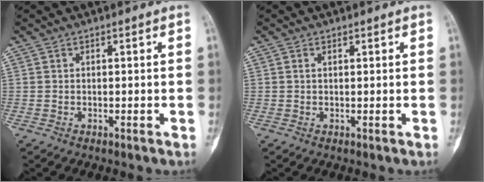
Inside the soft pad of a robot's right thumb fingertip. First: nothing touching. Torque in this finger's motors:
{"motor_torque": [-0.28, -0.01, 0.08, 0.00, -0.05]}